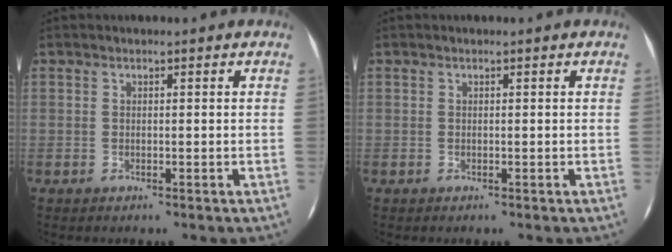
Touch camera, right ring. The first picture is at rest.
{"total": 0.0}